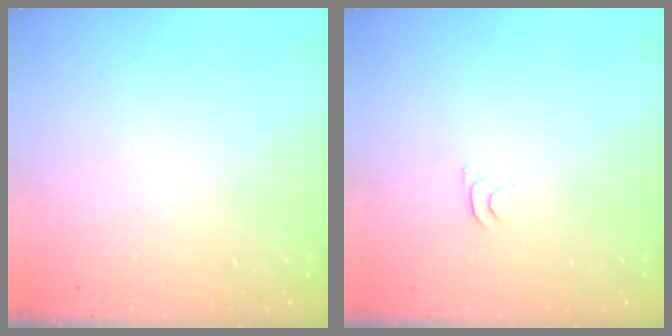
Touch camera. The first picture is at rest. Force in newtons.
{"total": 3.2, "press": 3.2, "slide": 0.4}